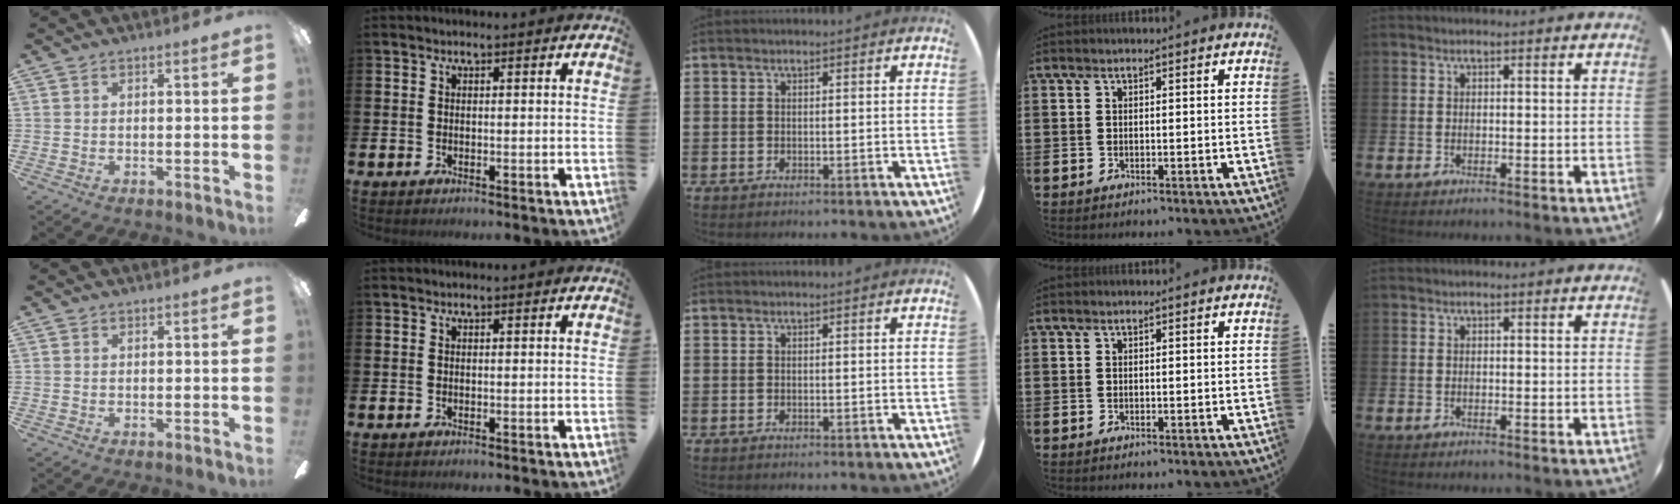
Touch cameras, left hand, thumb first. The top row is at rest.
{}